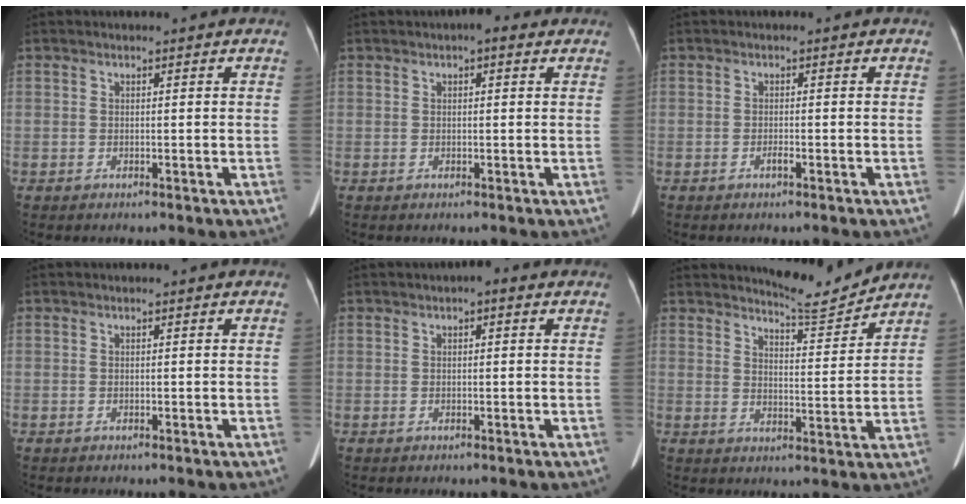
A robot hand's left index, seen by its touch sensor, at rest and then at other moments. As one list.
[{"total": 2.2, "force": [1.2, 0.8, 1.7], "torque": [-0.023, 0.012, 0.010]}, {"total": 0.8, "force": [-0.6, 0.0, 0.6], "torque": [-0.015, 0.000, -0.009]}, {"total": 0.0}, {"total": 1.5, "force": [0.6, 0.6, 1.3], "torque": [-0.016, 0.007, 0.001]}, {"total": 6.4, "force": [6.3, -0.6, 0.3], "torque": [-0.019, -0.026, 0.096]}]